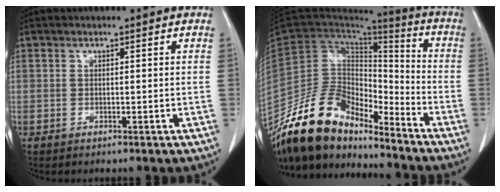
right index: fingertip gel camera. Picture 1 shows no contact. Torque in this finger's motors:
{"motor_torque": [1.00, -0.98, 0.01, -0.14]}